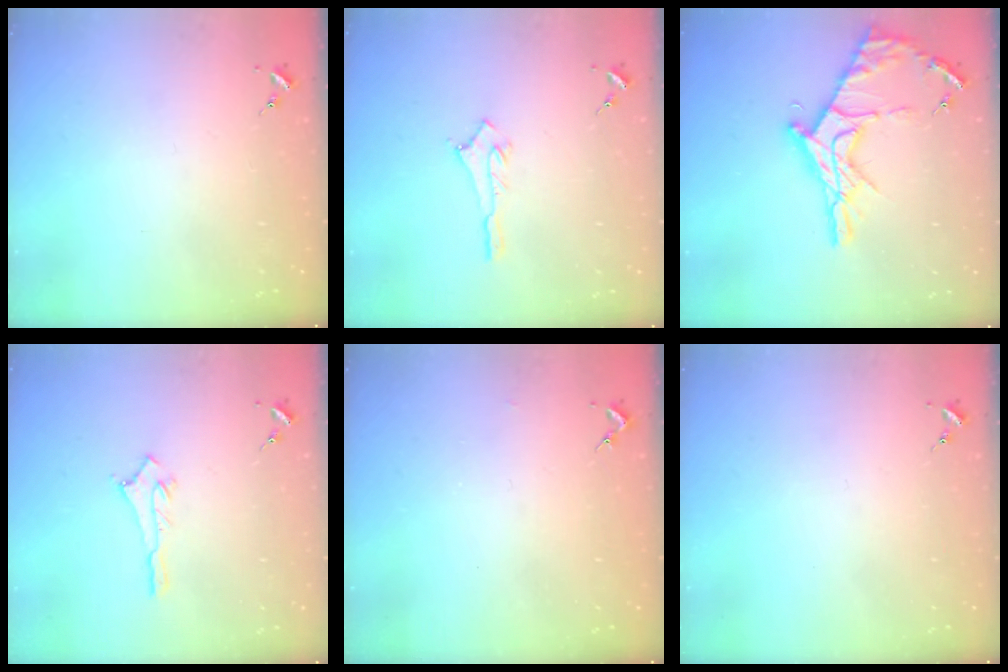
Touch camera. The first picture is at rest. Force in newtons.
{"total": 3.2, "press": 3.2, "slide": 0.1}
{"total": 18.3, "press": 18.2, "slide": 1.5}
{"total": 3.7, "press": 3.7, "slide": 0.2}
{"total": 1.3, "press": 1.3, "slide": 0.1}
{"total": 0.0}